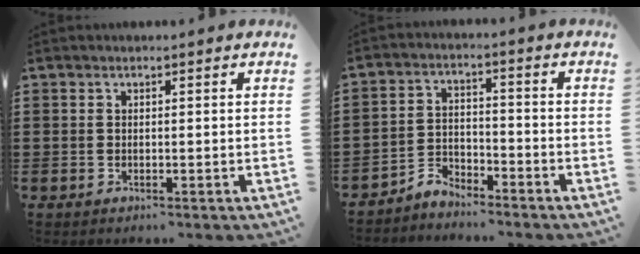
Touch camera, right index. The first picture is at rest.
{"total": 4.0, "force": [-3.9, 0.9, 0.3], "torque": [-0.010, 0.007, -0.079]}